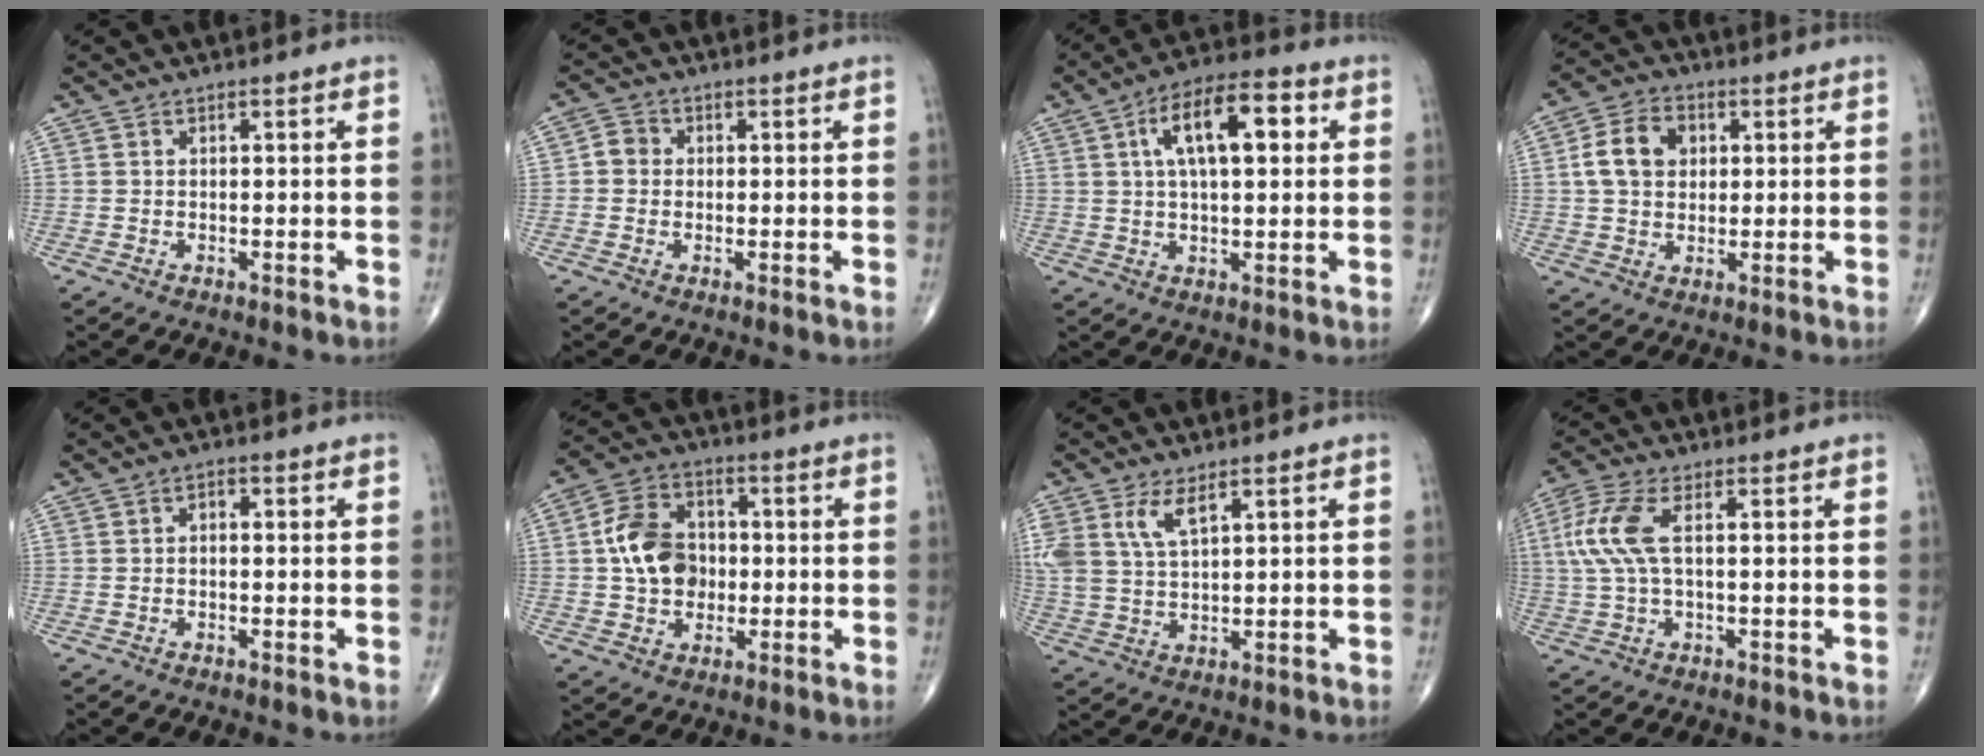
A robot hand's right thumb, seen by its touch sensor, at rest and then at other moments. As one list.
[{"total": 2.9, "force": [-0.1, 2.7, 1.1], "torque": [-0.007, 0.006, -0.008]}, {"total": 12.9, "force": [3.5, 5.5, 11.1], "torque": [-0.171, 0.015, 0.050]}, {"total": 9.2, "force": [1.8, 6.9, 5.8], "torque": [-0.090, 0.009, 0.027]}, {"total": 1.2, "force": [0.0, 0.7, 1.0], "torque": [-0.007, 0.003, -0.006]}, {"total": 11.4, "force": [0.0, 8.7, 7.4], "torque": [-0.113, 0.021, -0.005]}, {"total": 6.9, "force": [3.6, 3.0, 5.1], "torque": [-0.110, -0.008, 0.080]}, {"total": 8.2, "force": [1.4, 3.0, 7.5], "torque": [-0.206, 0.018, 0.026]}]